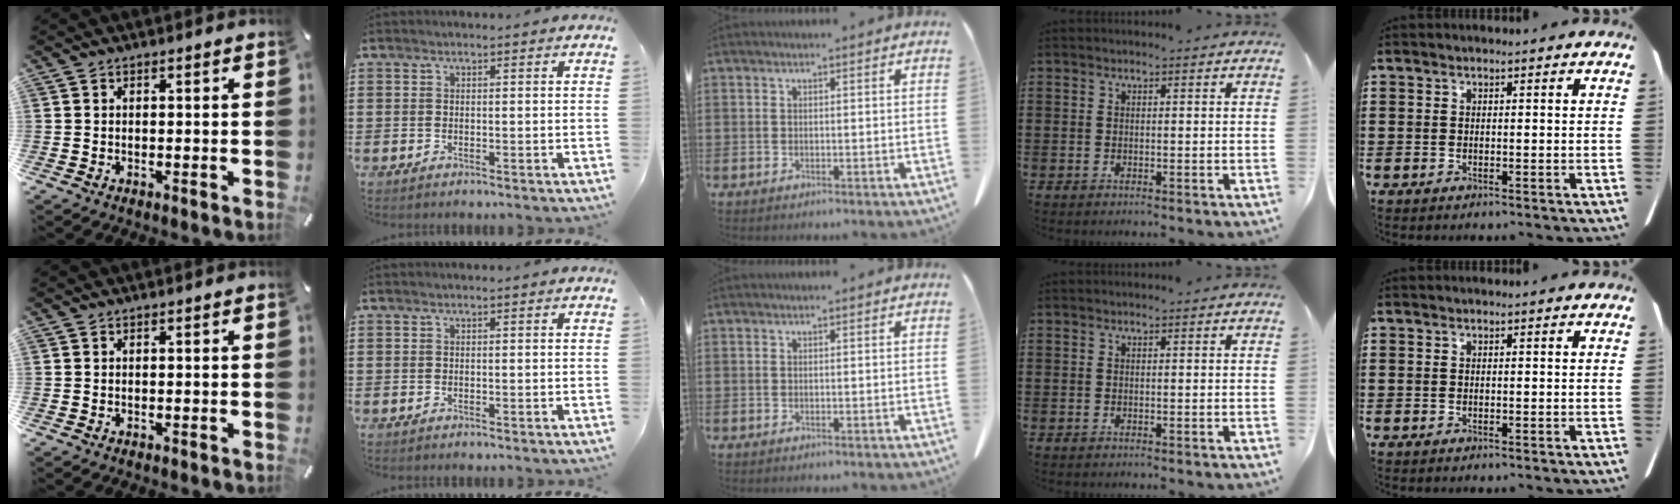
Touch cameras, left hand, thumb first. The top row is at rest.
{}